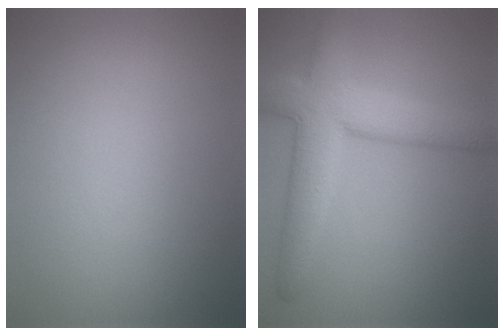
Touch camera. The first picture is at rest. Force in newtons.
{"total": 7.5, "press": 7.5, "slide": 0.6}